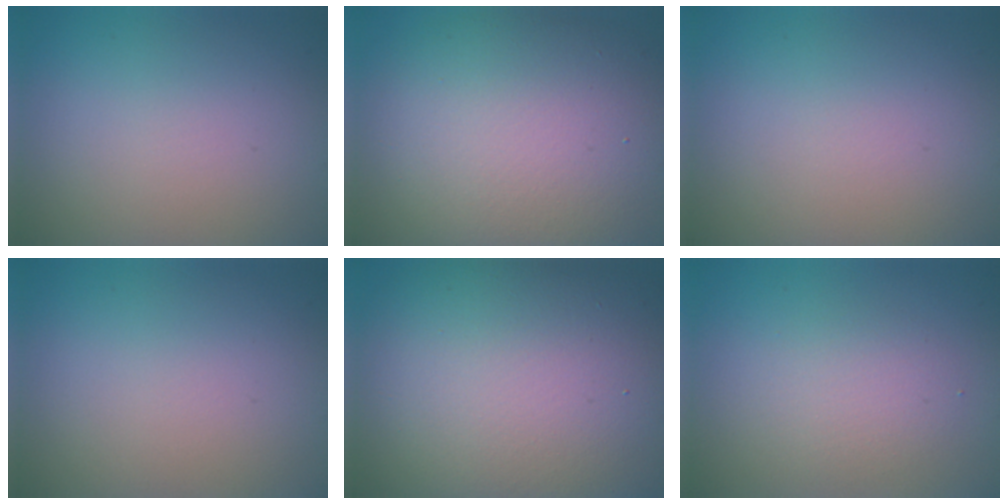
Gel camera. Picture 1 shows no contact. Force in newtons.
{"total": 13.0, "press": 13.0, "slide": 0.6}
{"total": 0.0}
{"total": 0.0}
{"total": 18.1, "press": 18.0, "slide": 1.0}
{"total": 2.4, "press": 2.4, "slide": 0.3}